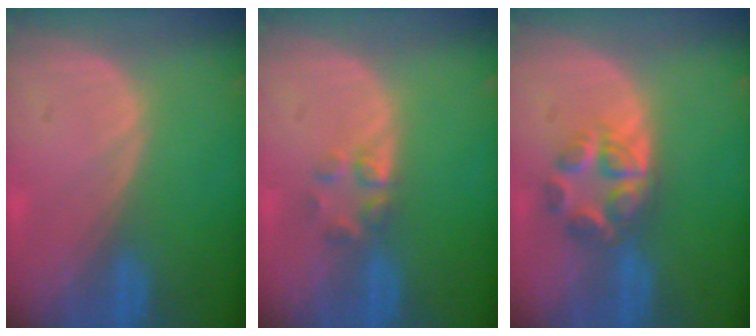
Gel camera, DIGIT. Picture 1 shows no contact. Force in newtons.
{"total": 2.6, "press": 2.6, "slide": 0.2}
{"total": 5.9, "press": 5.5, "slide": 2.2}